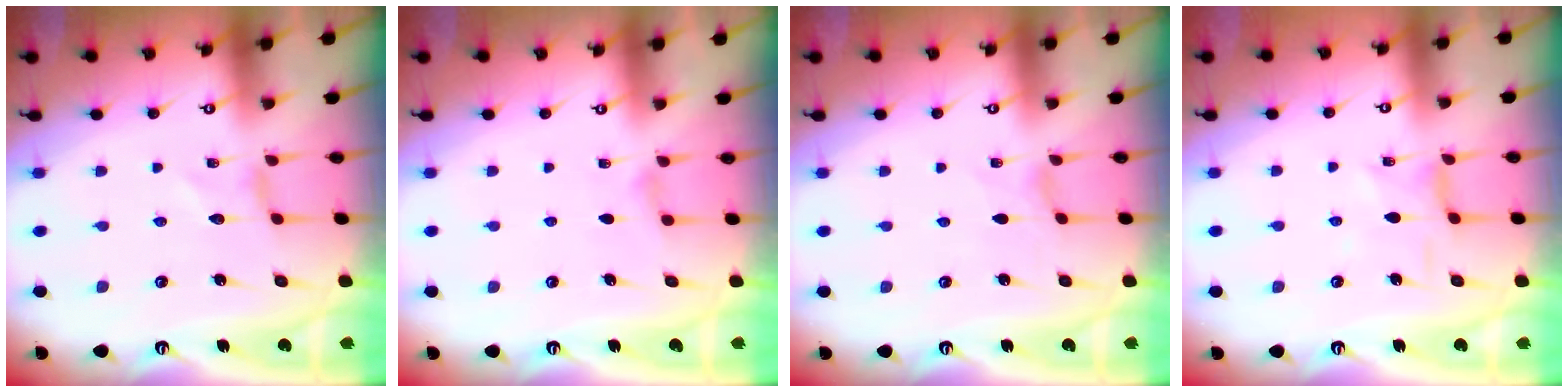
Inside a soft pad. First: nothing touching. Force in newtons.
{"total": 2.0, "press": 2.0, "slide": 0.4}
{"total": 0.0}
{"total": 2.7, "press": 2.6, "slide": 0.6}